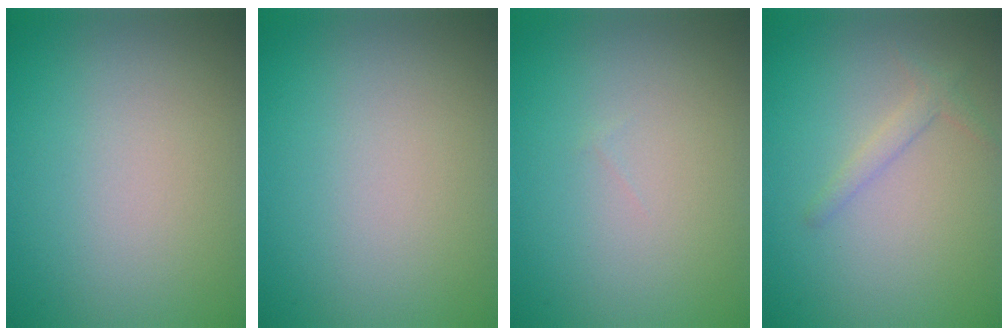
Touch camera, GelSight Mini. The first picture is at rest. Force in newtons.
{"total": 0.0}
{"total": 0.0}
{"total": 1.4, "press": 1.4, "slide": 0.0}